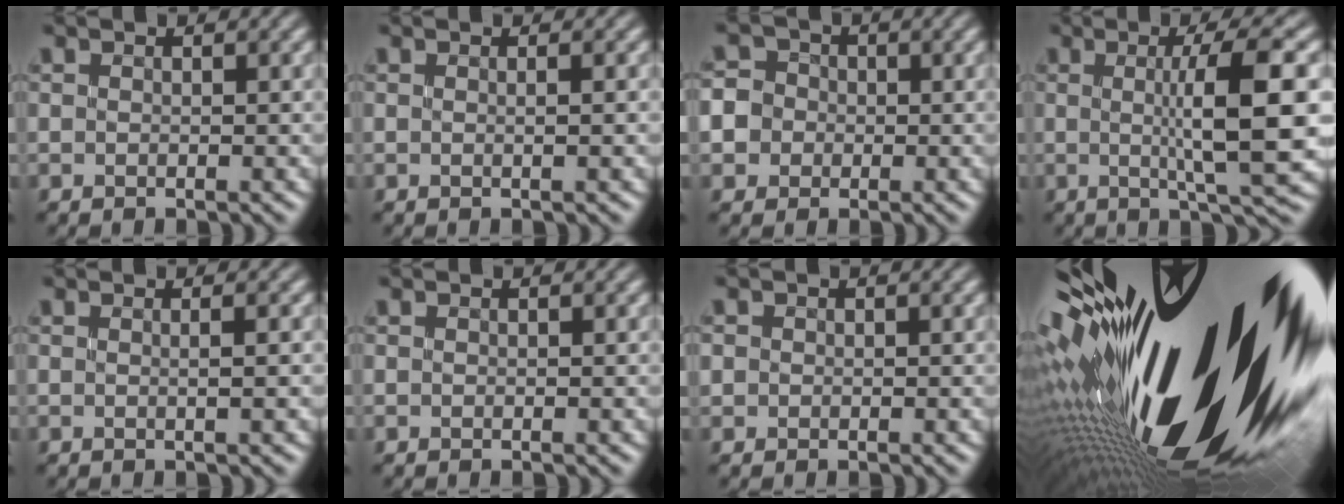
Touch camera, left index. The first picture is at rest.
{"total": 1.0, "force": [0.0, 0.4, 0.9], "torque": [-0.011, 0.001, -0.010]}
{"total": 4.7, "force": [-0.5, 4.5, 1.4], "torque": [-0.029, 0.026, -0.031]}
{"total": 8.2, "force": [0.1, 1.4, 8.0], "torque": [-0.114, 0.001, 0.005]}
{"total": 1.5, "force": [0.1, 0.6, 1.4], "torque": [-0.015, 0.002, -0.014]}
{"total": 0.0}
{"total": 0.5, "force": [-0.1, 0.4, -0.3], "torque": [0.001, -0.003, 0.001]}
{"total": 23.2, "force": [1.1, 9.0, 21.3], "torque": [-0.366, -0.043, 0.020]}